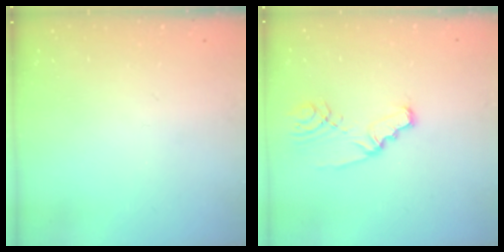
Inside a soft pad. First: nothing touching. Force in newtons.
{"total": 4.3, "press": 4.3, "slide": 0.4}